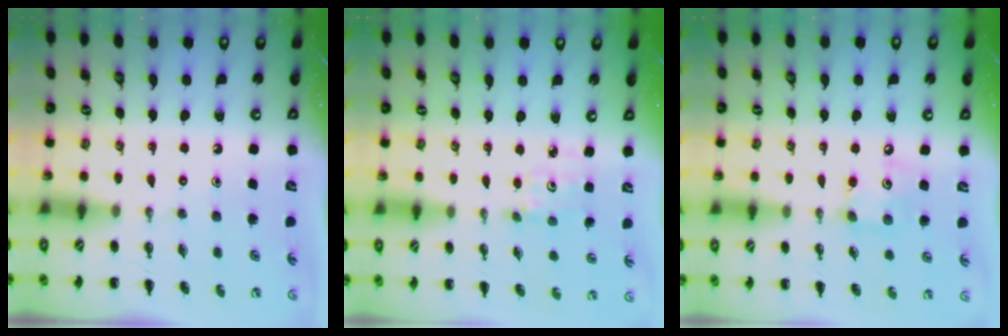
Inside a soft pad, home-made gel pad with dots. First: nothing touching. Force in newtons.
{"total": 2.4, "press": 2.3, "slide": 0.8}
{"total": 6.0, "press": 5.9, "slide": 0.8}